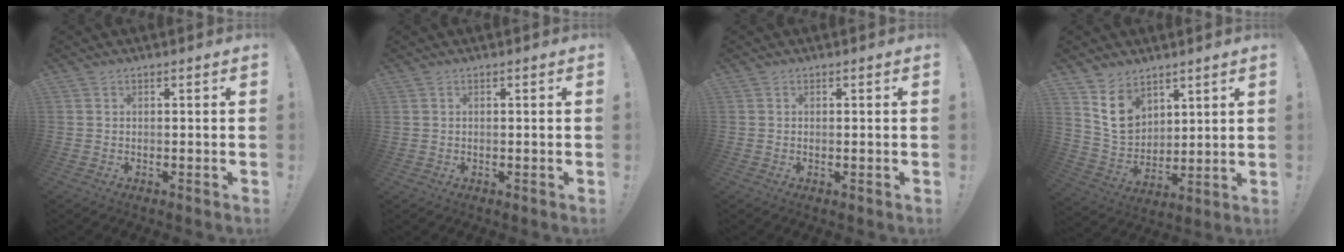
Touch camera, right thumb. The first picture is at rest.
{"total": 0.6, "force": [0.2, 0.5, -0.1], "torque": [-0.001, 0.004, 0.005]}
{"total": 0.6, "force": [0.4, 0.0, 0.4], "torque": [-0.001, -0.004, 0.006]}
{"total": 12.1, "force": [7.2, 8.5, 4.8], "torque": [-0.073, -0.045, 0.144]}